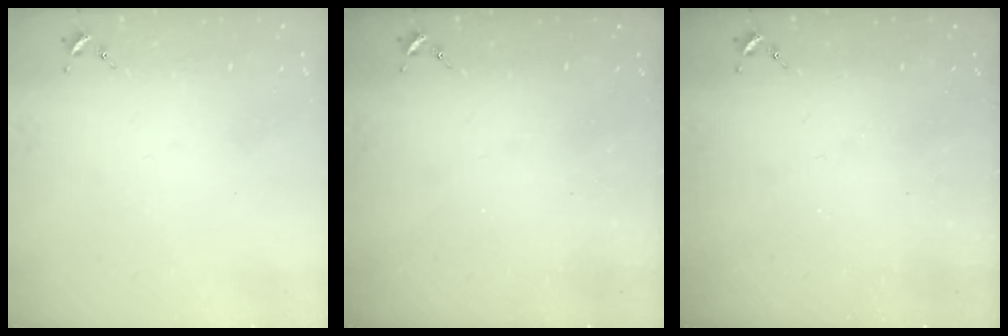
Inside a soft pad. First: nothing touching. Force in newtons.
{"total": 0.0}
{"total": 0.0}